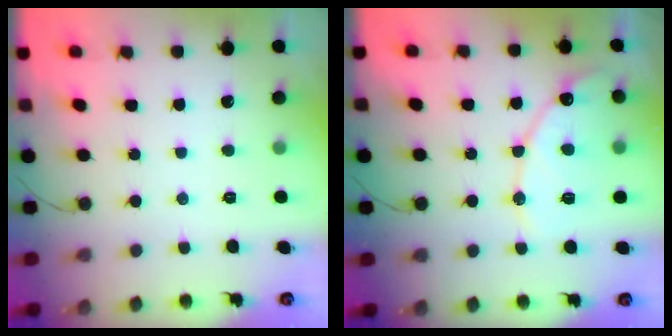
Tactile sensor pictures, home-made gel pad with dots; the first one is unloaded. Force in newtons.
{"total": 12.5, "press": 12.5, "slide": 1.0}